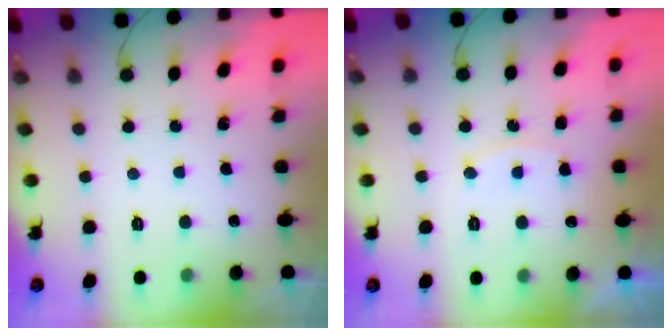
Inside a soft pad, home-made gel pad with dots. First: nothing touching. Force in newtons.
{"total": 8.4, "press": 8.4, "slide": 0.4}